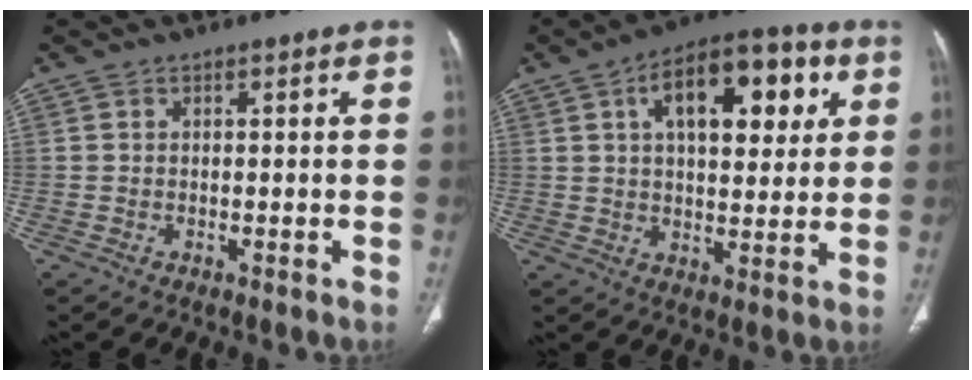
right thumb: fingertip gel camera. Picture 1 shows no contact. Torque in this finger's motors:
{"motor_torque": [0.71, 4.30, 1.03, 0.00, 0.13]}